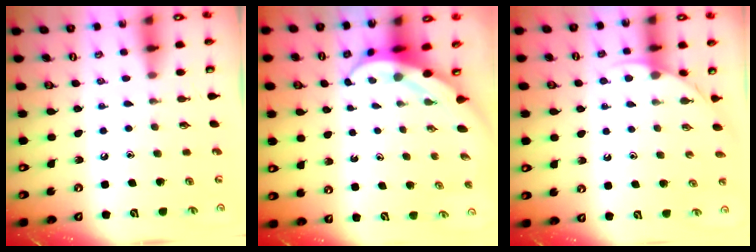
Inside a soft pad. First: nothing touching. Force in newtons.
{"total": 4.8, "press": 4.8, "slide": 0.5}
{"total": 3.4, "press": 3.4, "slide": 0.2}